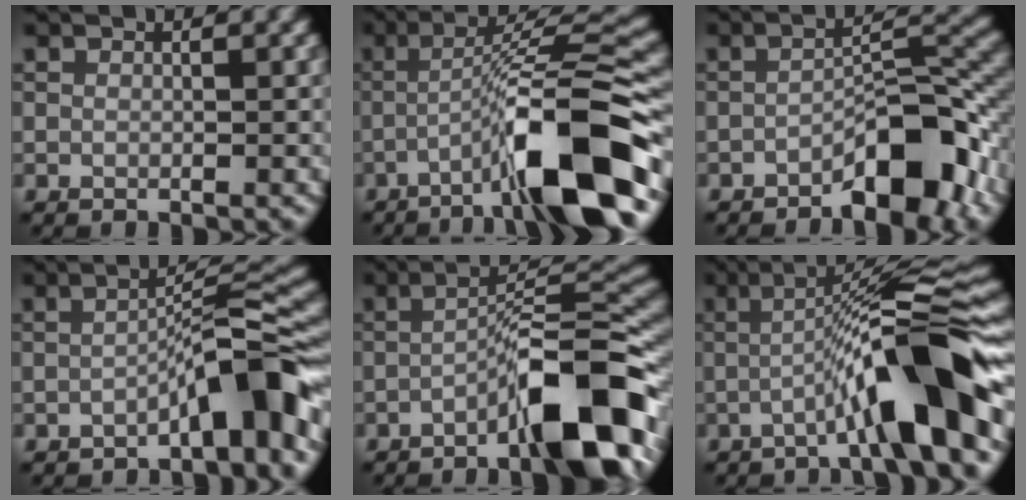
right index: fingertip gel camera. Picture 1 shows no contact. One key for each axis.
{"total": 11.6, "fx": -5.4, "fy": 1.8, "fz": 10.1, "tx": -0.145, "ty": 0.026, "tz": -0.092}
{"total": 7.2, "fx": -4.1, "fy": 2.1, "fz": 5.5, "tx": -0.069, "ty": 0.023, "tz": -0.067}
{"total": 5.9, "fx": -3.1, "fy": 0.7, "fz": 5.0, "tx": -0.070, "ty": 0.025, "tz": -0.054}
{"total": 10.6, "fx": -5.2, "fy": 2.3, "fz": 8.9, "tx": -0.125, "ty": 0.019, "tz": -0.090}
{"total": 10.2, "fx": -3.0, "fy": 1.2, "fz": 9.7, "tx": -0.133, "ty": 0.025, "tz": -0.060}